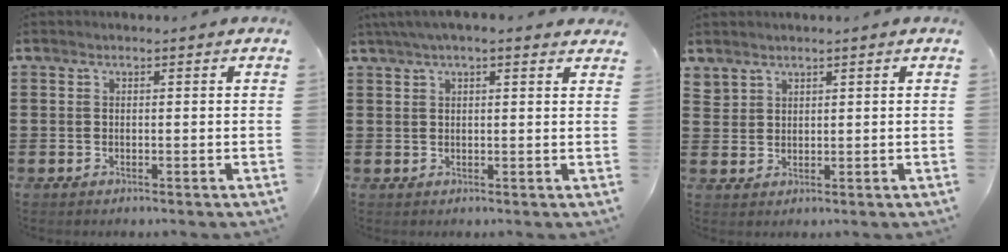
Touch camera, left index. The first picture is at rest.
{"total": 3.1, "force": [2.3, 0.5, 2.0], "torque": [-0.046, 0.008, 0.042]}
{"total": 2.1, "force": [1.9, 1.0, -0.1], "torque": [-0.003, 0.003, 0.038]}